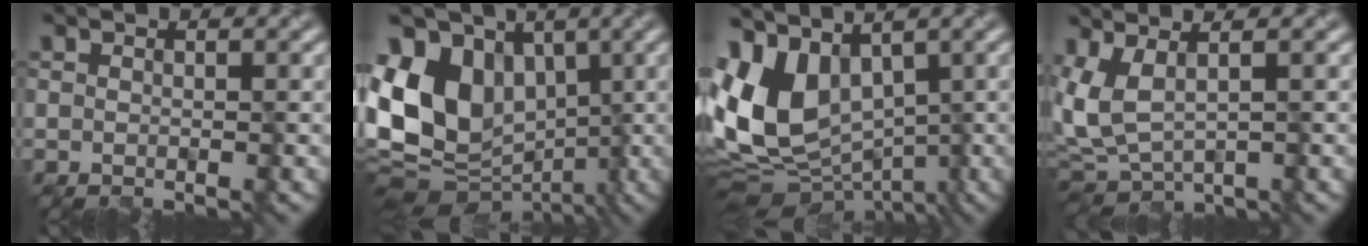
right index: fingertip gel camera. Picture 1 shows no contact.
{"total": 13.7, "force": [-0.3, 10.2, 9.1], "torque": [-0.176, 0.020, -0.013]}
{"total": 9.1, "force": [0.4, 6.3, 6.5], "torque": [-0.137, -0.003, -0.008]}
{"total": 4.5, "force": [0.4, 1.6, 4.2], "torque": [-0.098, -0.002, 0.007]}